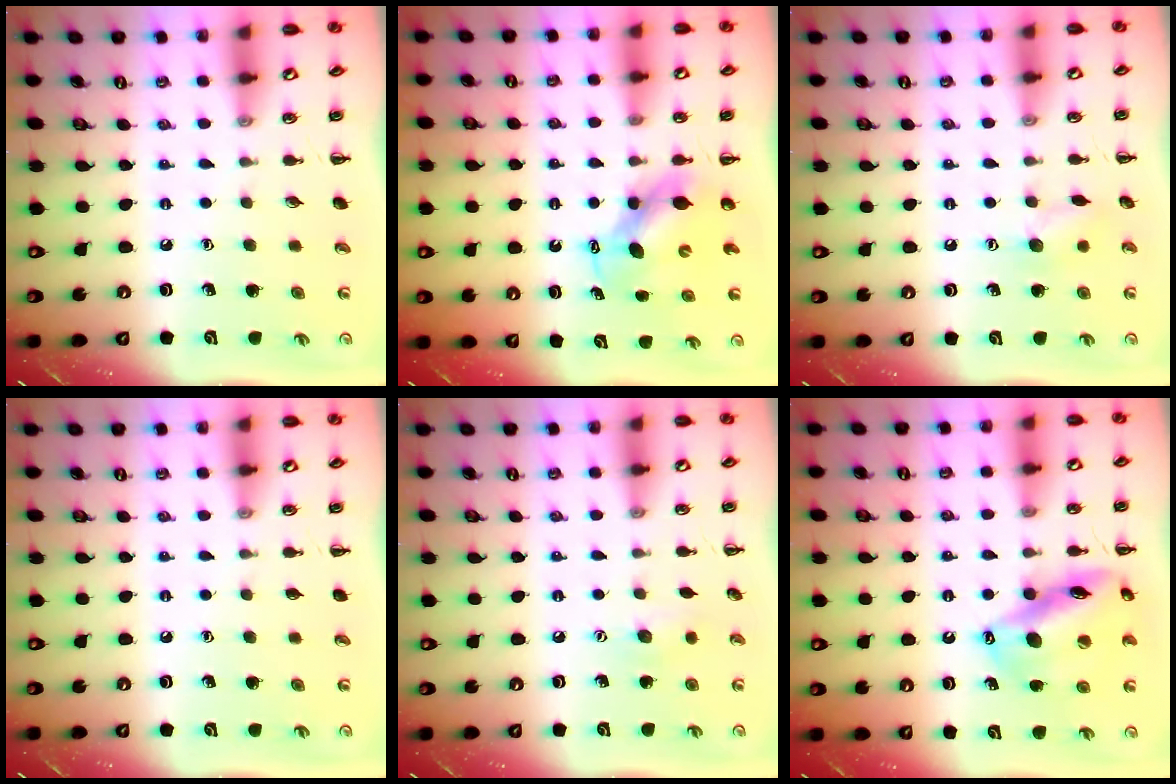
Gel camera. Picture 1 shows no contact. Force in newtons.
{"total": 6.4, "press": 6.4, "slide": 0.8}
{"total": 6.5, "press": 6.4, "slide": 0.8}
{"total": 0.0}
{"total": 6.7, "press": 6.5, "slide": 1.4}
{"total": 16.1, "press": 15.7, "slide": 3.7}